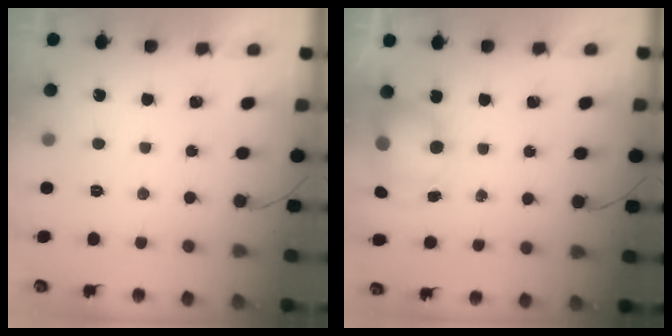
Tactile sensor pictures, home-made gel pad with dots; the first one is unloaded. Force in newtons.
{"total": 7.2, "press": 7.1, "slide": 1.3}